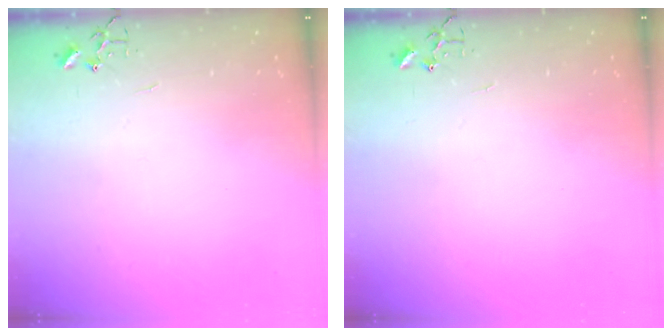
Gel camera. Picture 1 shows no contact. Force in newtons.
{"total": 0.0}